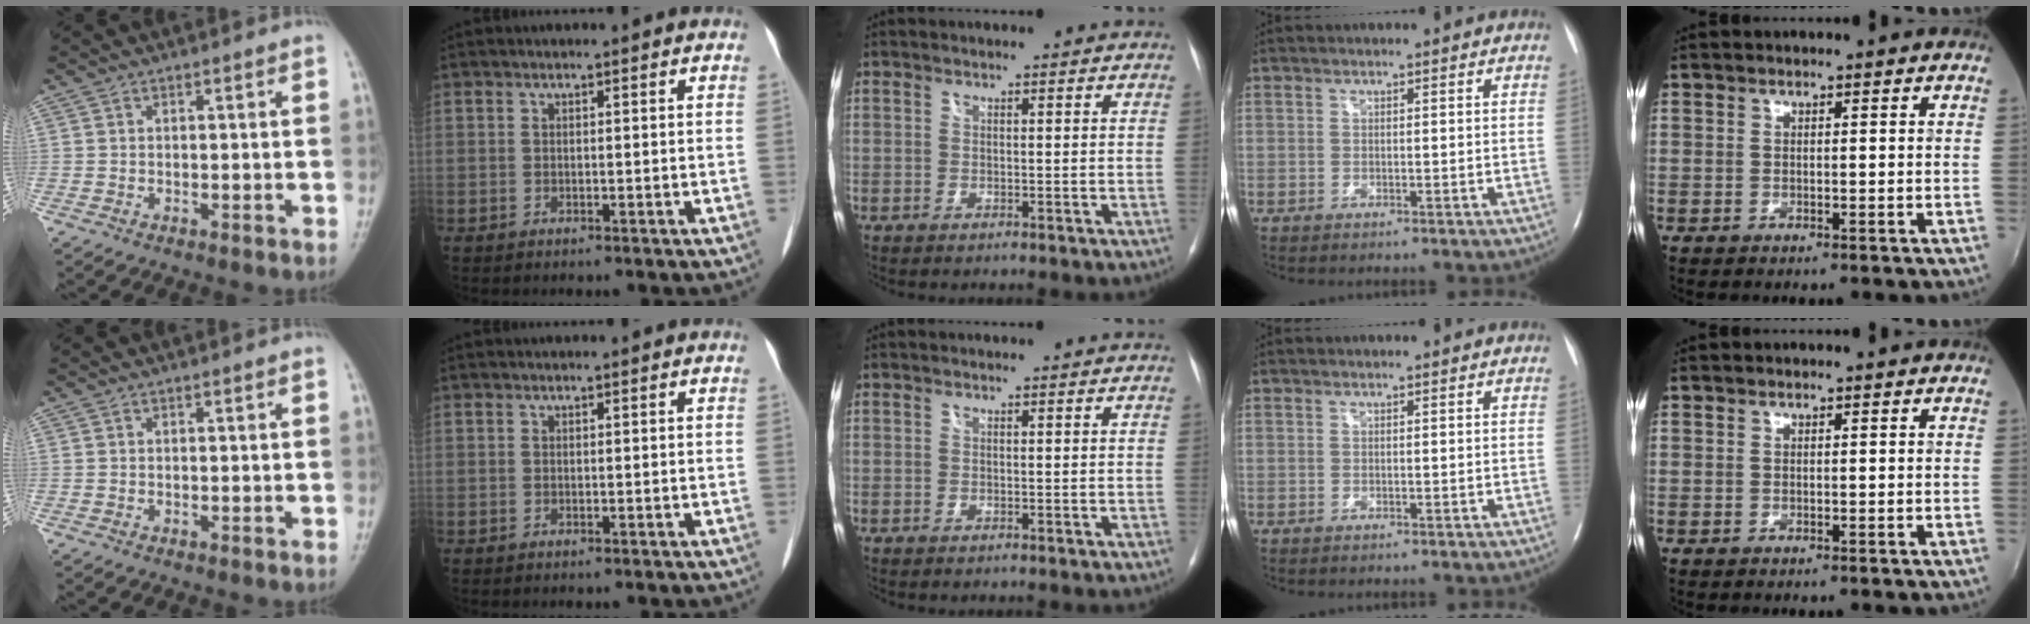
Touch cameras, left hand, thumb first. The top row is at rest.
{}